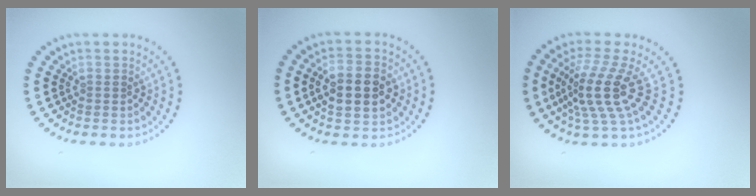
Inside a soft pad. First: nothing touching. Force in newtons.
{"total": 4.5, "press": 4.5, "slide": 0.3}
{"total": 4.8, "press": 3.5, "slide": 3.2}